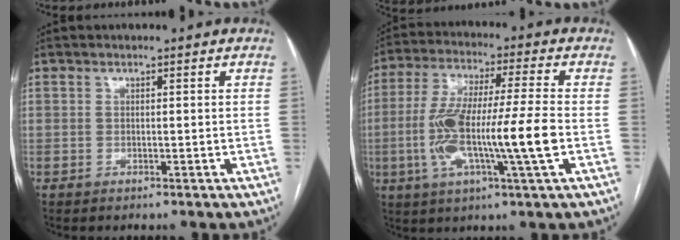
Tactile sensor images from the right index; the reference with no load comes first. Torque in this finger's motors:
{"motor_torque": [2.13, -0.01, 1.03, 0.21]}